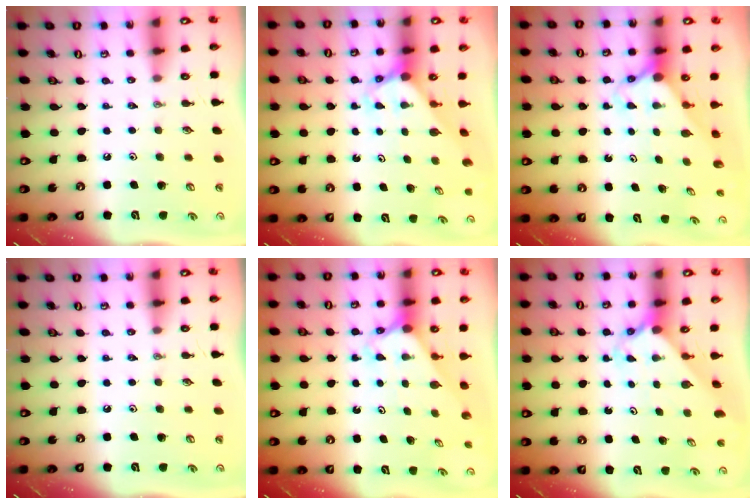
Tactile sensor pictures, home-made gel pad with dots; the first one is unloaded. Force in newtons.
{"total": 3.1, "press": 3.1, "slide": 0.2}
{"total": 2.7, "press": 2.7, "slide": 0.2}
{"total": 0.0}
{"total": 2.3, "press": 2.3, "slide": 0.2}
{"total": 2.3, "press": 2.3, "slide": 0.2}